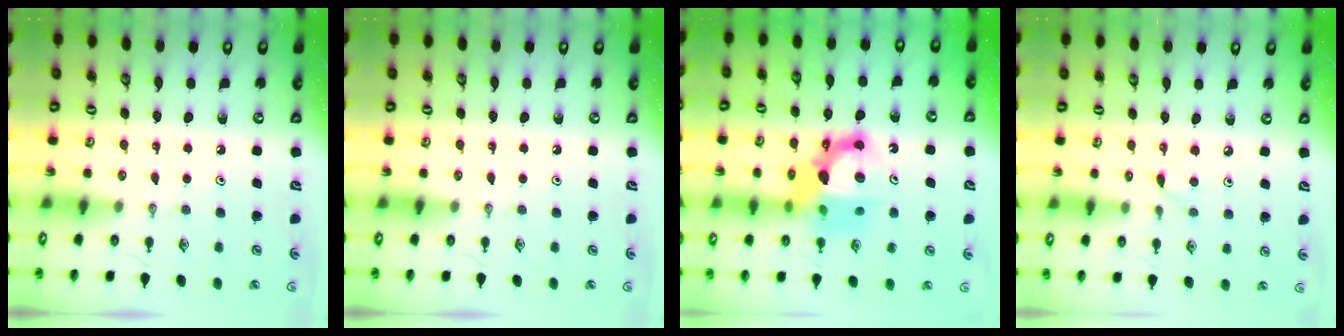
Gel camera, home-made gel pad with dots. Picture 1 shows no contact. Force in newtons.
{"total": 0.0}
{"total": 13.1, "press": 12.9, "slide": 2.4}
{"total": 3.7, "press": 3.7, "slide": 0.5}